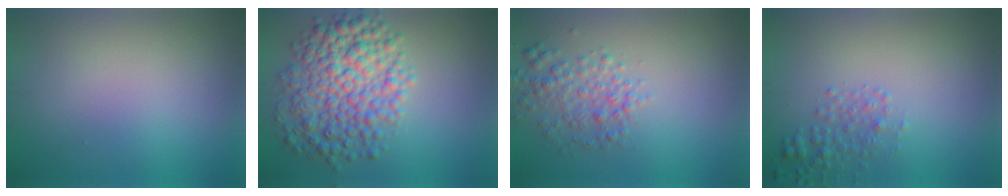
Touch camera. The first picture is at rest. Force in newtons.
{"total": 7.7, "press": 7.7, "slide": 0.1}
{"total": 2.9, "press": 2.9, "slide": 0.1}
{"total": 1.9, "press": 1.9, "slide": 0.1}